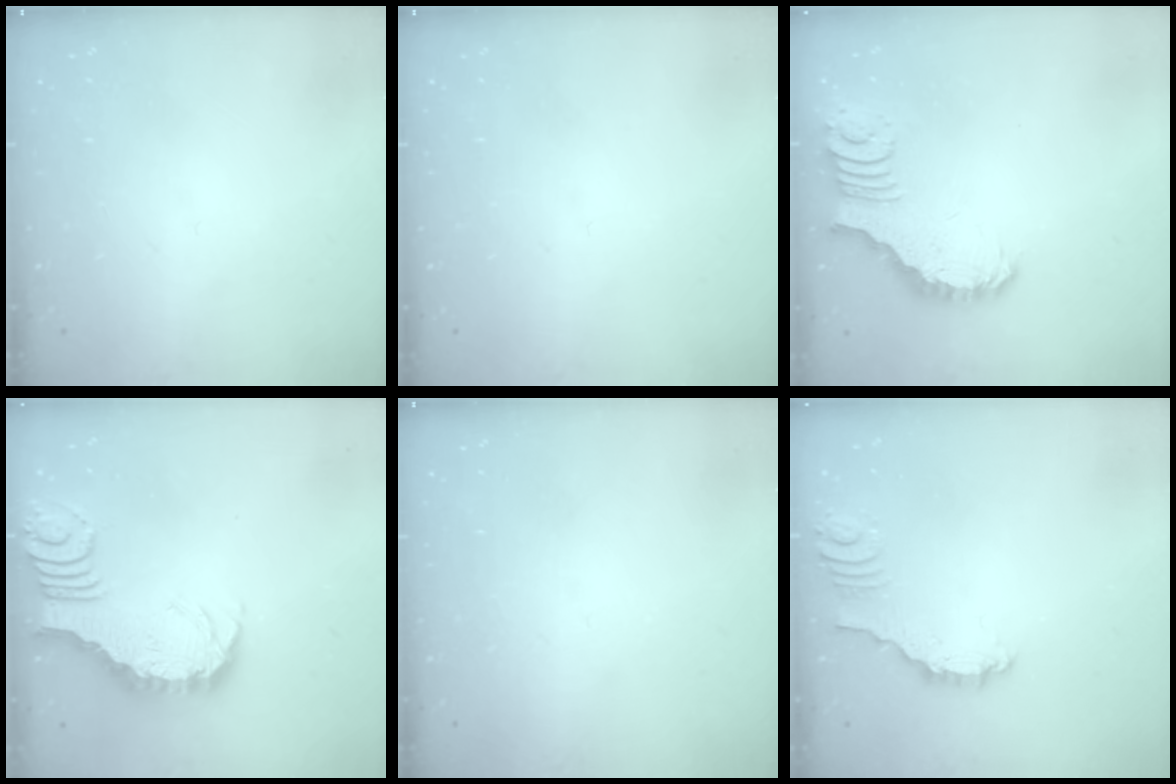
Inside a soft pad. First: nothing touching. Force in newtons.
{"total": 0.0}
{"total": 3.3, "press": 3.3, "slide": 0.8}
{"total": 3.1, "press": 3.0, "slide": 0.5}
{"total": 1.5, "press": 1.5, "slide": 0.1}
{"total": 2.3, "press": 2.3, "slide": 0.1}